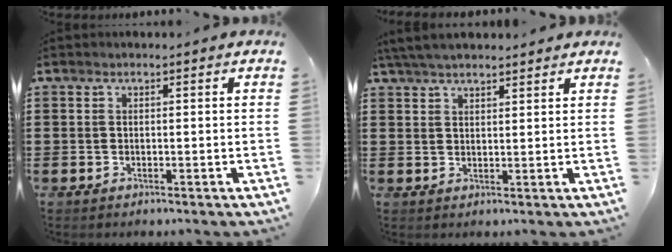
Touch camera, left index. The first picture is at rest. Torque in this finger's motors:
{"motor_torque": [1.05, 0.36, 0.57, 0.19]}